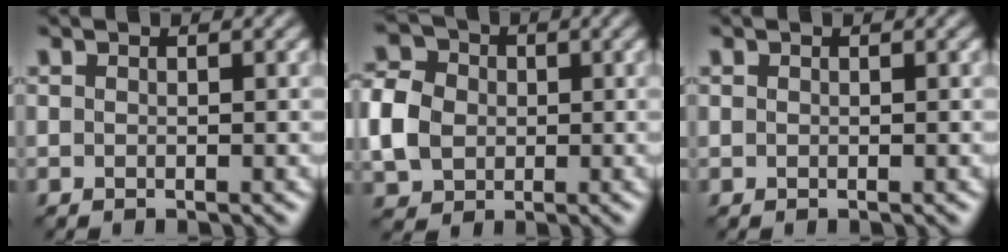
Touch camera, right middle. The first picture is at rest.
{"total": 5.8, "force": [-0.3, 4.9, 3.1], "torque": [-0.084, 0.008, -0.007]}
{"total": 0.0}